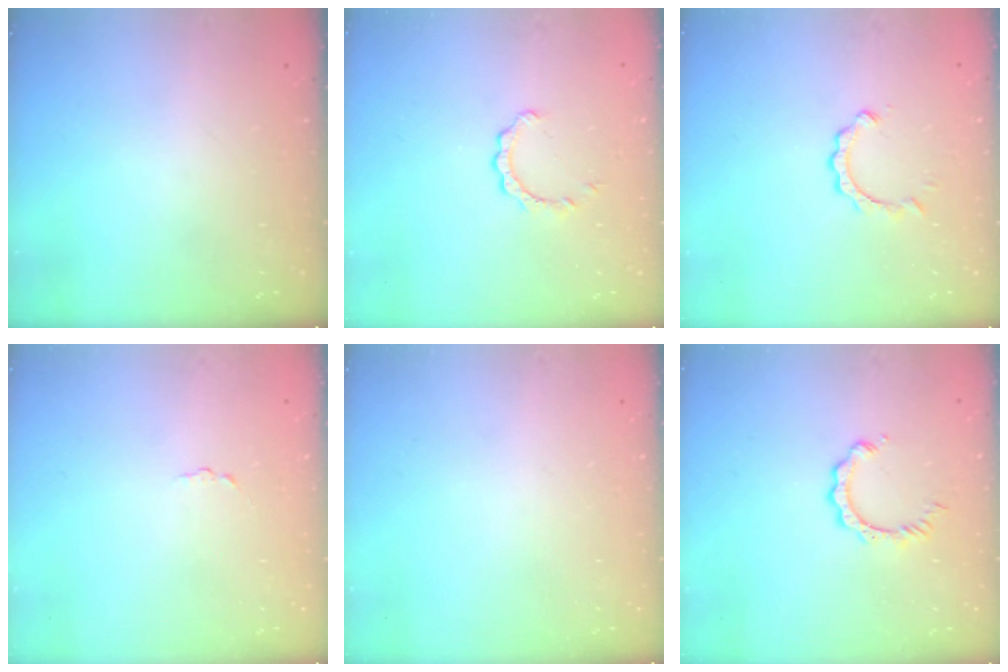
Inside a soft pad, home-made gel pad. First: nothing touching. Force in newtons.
{"total": 2.1, "press": 2.1, "slide": 0.2}
{"total": 2.7, "press": 2.7, "slide": 0.3}
{"total": 1.6, "press": 1.6, "slide": 0.1}
{"total": 0.0}
{"total": 3.8, "press": 3.7, "slide": 0.2}